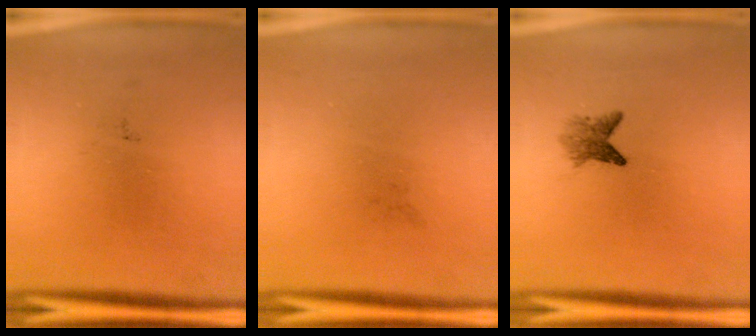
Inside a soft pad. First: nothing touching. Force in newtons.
{"total": 0.0}
{"total": 2.5}